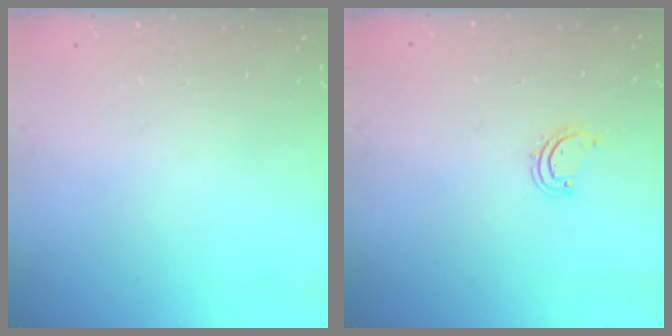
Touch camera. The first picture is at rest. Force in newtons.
{"total": 2.5, "press": 2.5, "slide": 0.3}